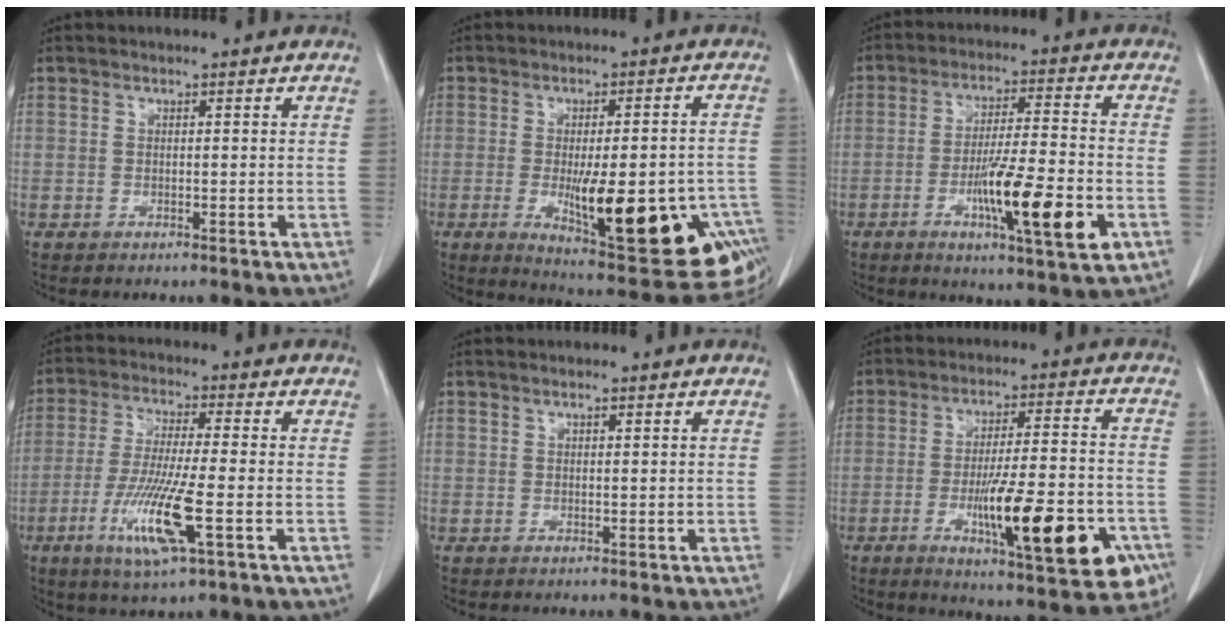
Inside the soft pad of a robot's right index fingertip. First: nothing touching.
{"total": 23.9, "force": [-7.8, 6.4, 21.7], "torque": [-0.225, -0.002, -0.089]}
{"total": 14.7, "force": [-5.0, 1.6, 13.8], "torque": [-0.229, -0.012, -0.079]}
{"total": 11.9, "force": [-4.2, 0.9, 11.0], "torque": [-0.225, -0.024, -0.078]}
{"total": 1.0, "force": [0.5, 0.5, 0.7], "torque": [-0.017, 0.000, 0.010]}
{"total": 20.5, "force": [-7.5, 4.2, 18.6], "torque": [-0.240, -0.002, -0.097]}